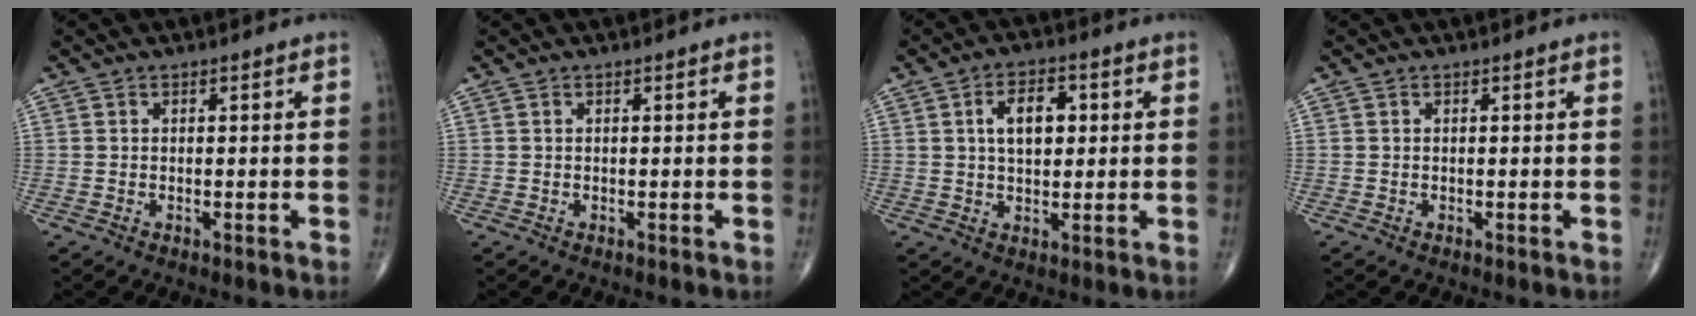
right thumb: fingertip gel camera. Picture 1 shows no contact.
{"total": 0.0}
{"total": 7.3, "force": [1.6, 4.1, 5.8], "torque": [-0.083, 0.002, 0.026]}
{"total": 0.0}